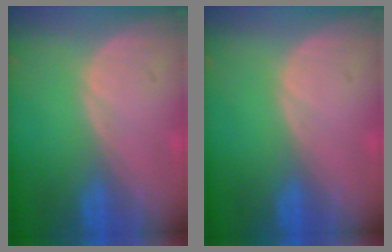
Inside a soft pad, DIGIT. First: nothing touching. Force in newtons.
{"total": 0.0}